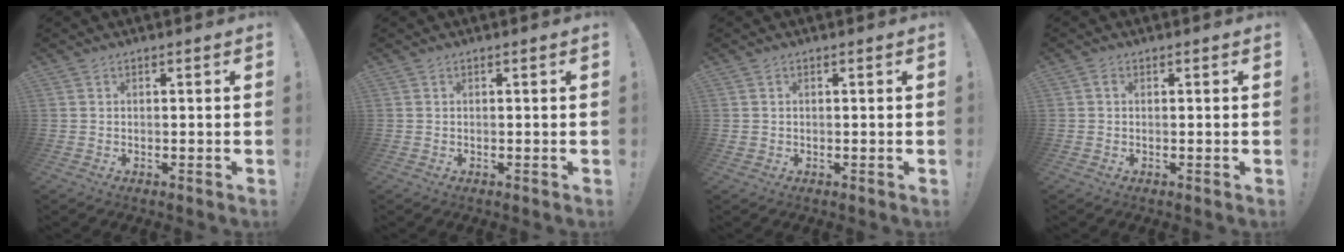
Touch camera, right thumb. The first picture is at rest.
{"total": 0.0}
{"total": 0.6, "force": [0.0, 0.6, 0.1], "torque": [-0.009, 0.005, 0.002]}
{"total": 0.7, "force": [0.0, 0.5, 0.6], "torque": [-0.013, 0.004, 0.000]}